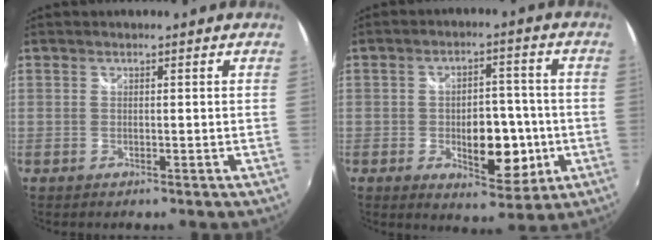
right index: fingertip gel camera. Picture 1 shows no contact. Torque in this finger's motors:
{"motor_torque": [0.73, -0.57, 0.51, 0.09]}